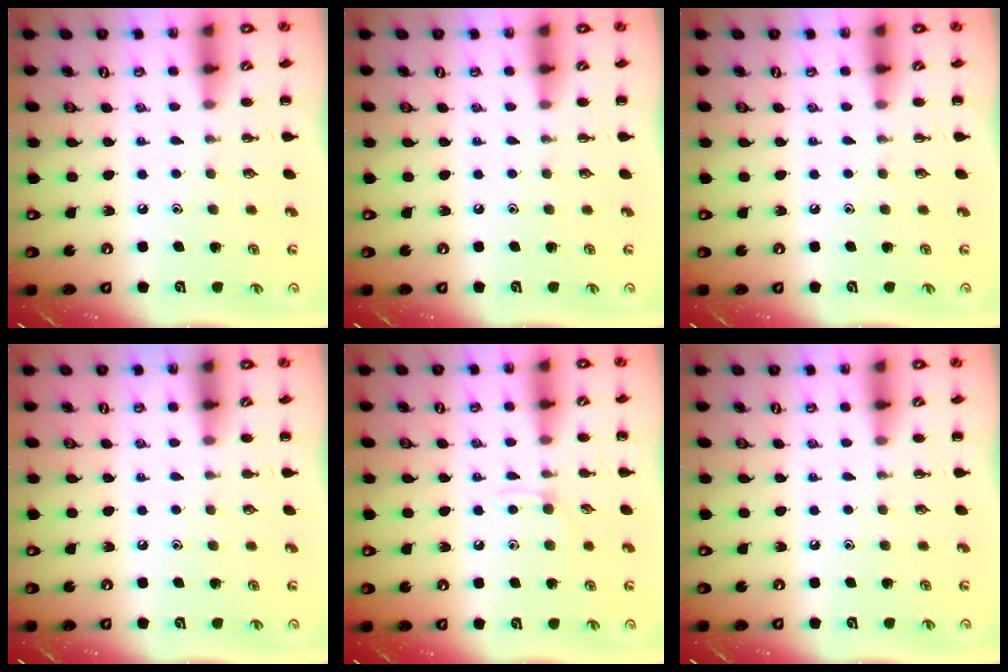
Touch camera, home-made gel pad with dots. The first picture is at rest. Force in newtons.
{"total": 0.0}
{"total": 0.0}
{"total": 0.0}
{"total": 2.8, "press": 2.7, "slide": 0.9}
{"total": 0.0}